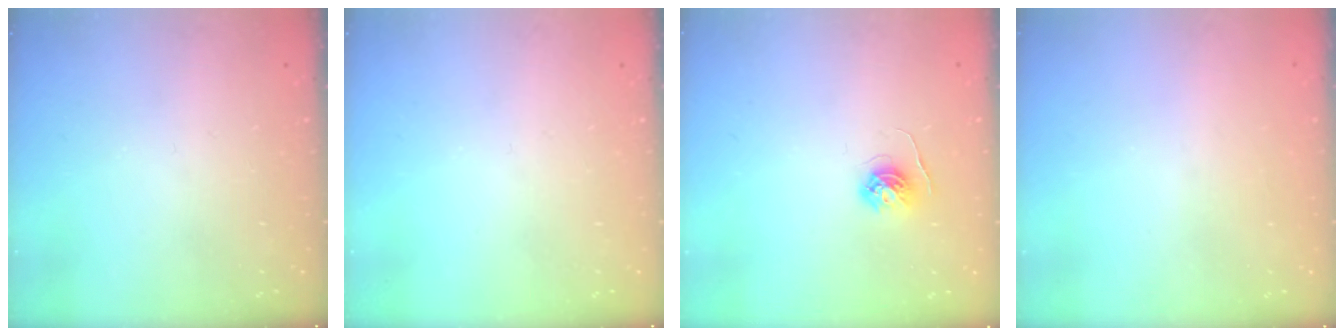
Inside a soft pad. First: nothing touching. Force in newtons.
{"total": 0.0}
{"total": 4.8, "press": 4.7, "slide": 0.5}
{"total": 0.9, "press": 0.9, "slide": 0.1}